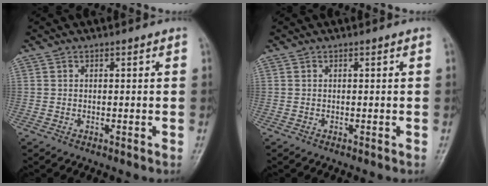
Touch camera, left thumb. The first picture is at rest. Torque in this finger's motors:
{"motor_torque": [-0.02, 0.02, -0.01, -0.01, 0.00]}